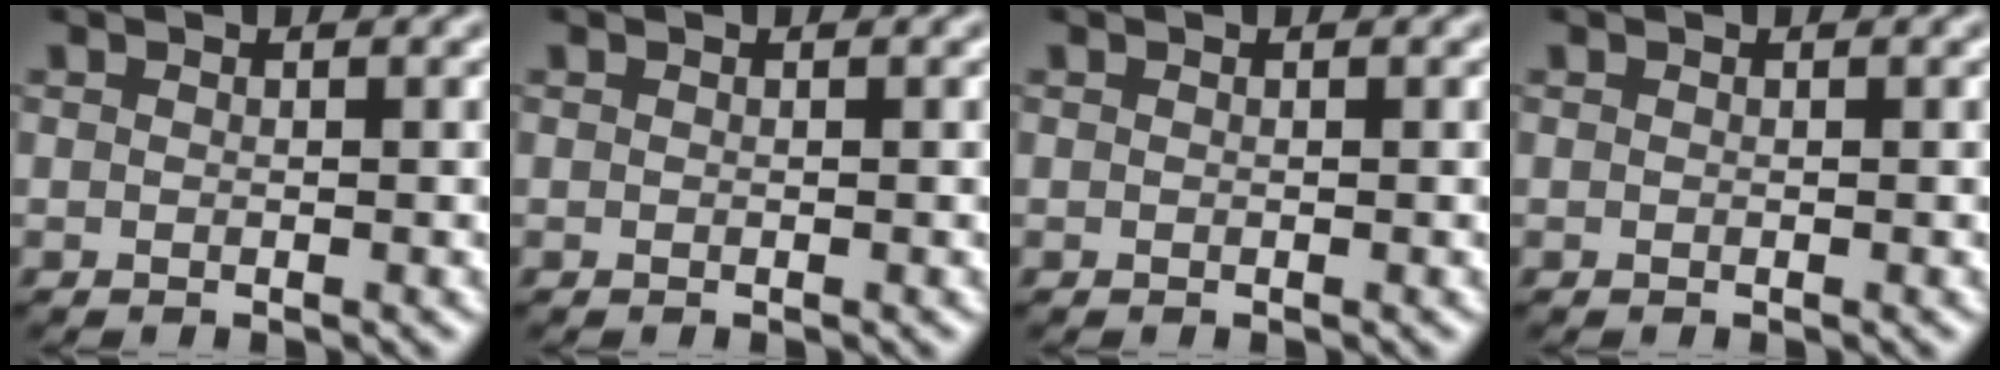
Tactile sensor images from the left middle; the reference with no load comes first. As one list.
[{"total": 0.0}, {"total": 0.0}, {"total": 0.0}]